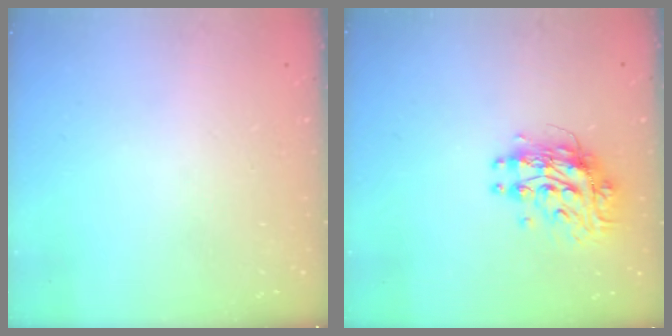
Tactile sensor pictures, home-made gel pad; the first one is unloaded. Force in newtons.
{"total": 9.7, "press": 9.6, "slide": 0.9}